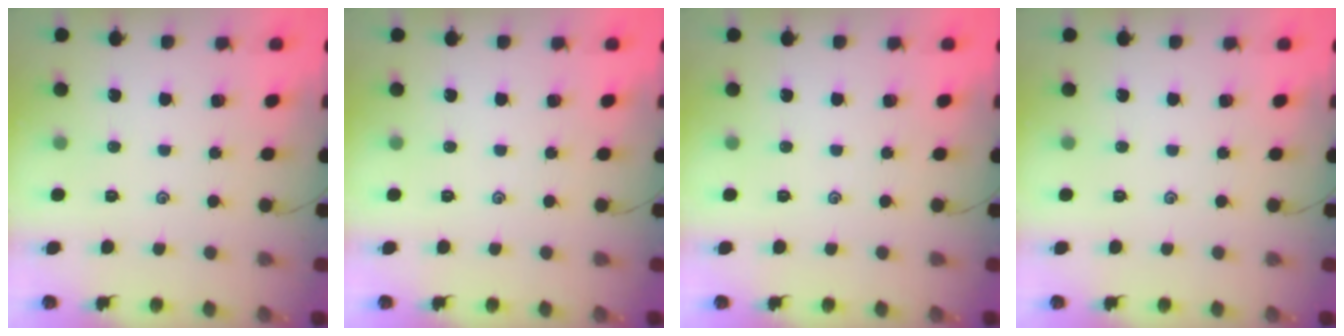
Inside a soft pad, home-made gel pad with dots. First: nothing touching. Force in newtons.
{"total": 0.0}
{"total": 0.0}
{"total": 0.0}